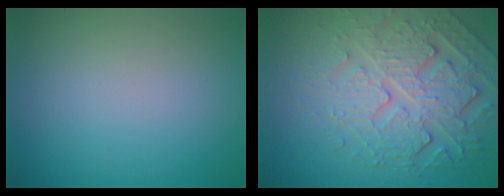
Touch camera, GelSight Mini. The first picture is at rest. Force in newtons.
{"total": 6.7, "press": 5.0, "slide": 4.5}